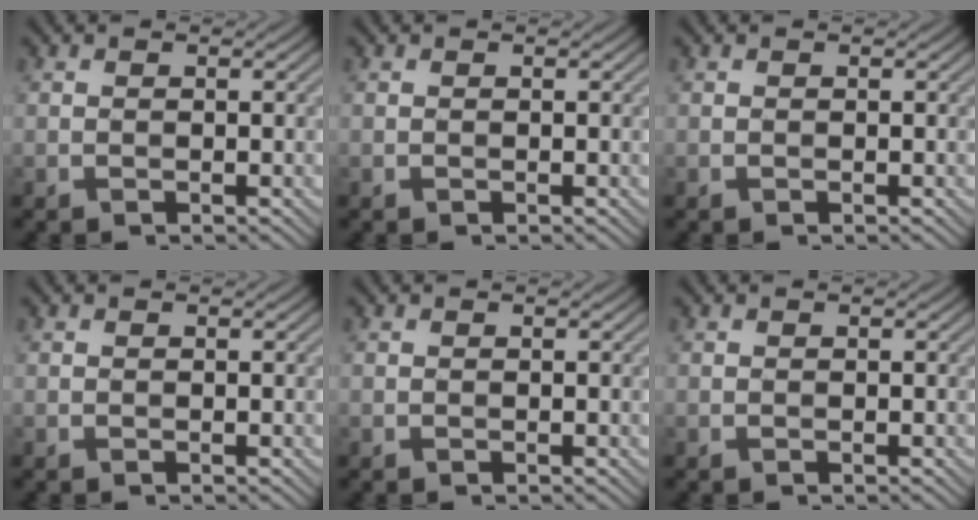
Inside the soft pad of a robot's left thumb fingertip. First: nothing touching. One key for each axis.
{"total": 0.0}
{"total": 0.0}
{"total": 0.0}
{"total": 0.0}
{"total": 0.0}